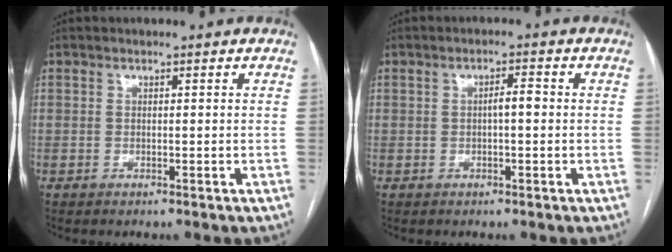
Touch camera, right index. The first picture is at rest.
{"total": 2.1, "force": [-0.1, 0.5, 2.1], "torque": [-0.034, 0.005, -0.003]}